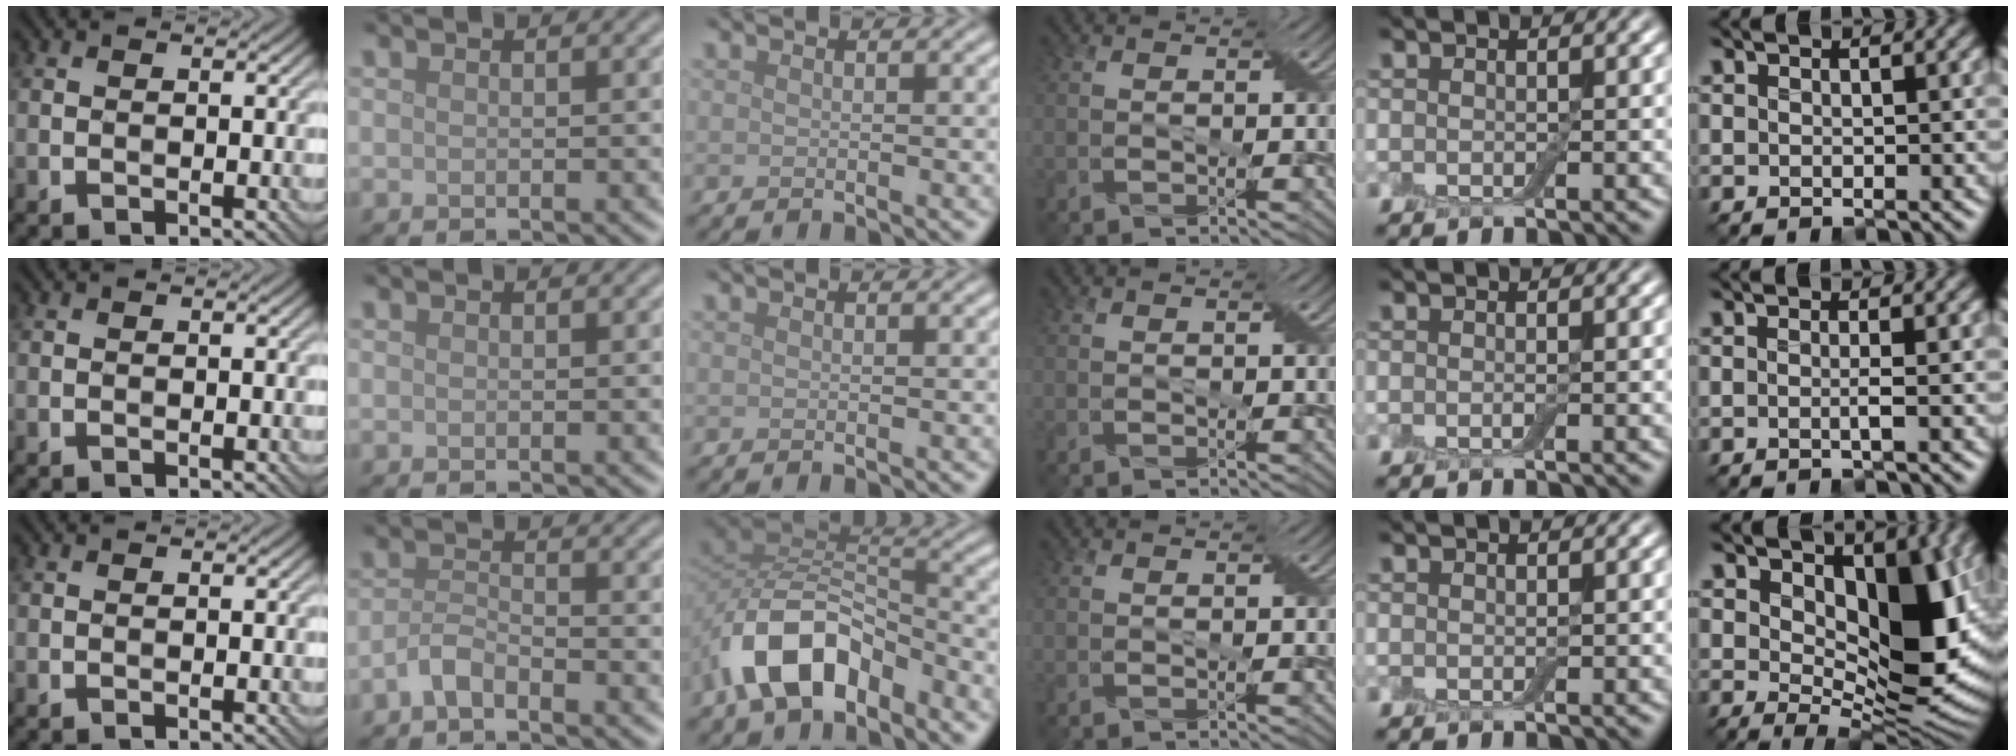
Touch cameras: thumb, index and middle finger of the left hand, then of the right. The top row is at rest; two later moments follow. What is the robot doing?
{"motion": "extract", "object": "drawer"}